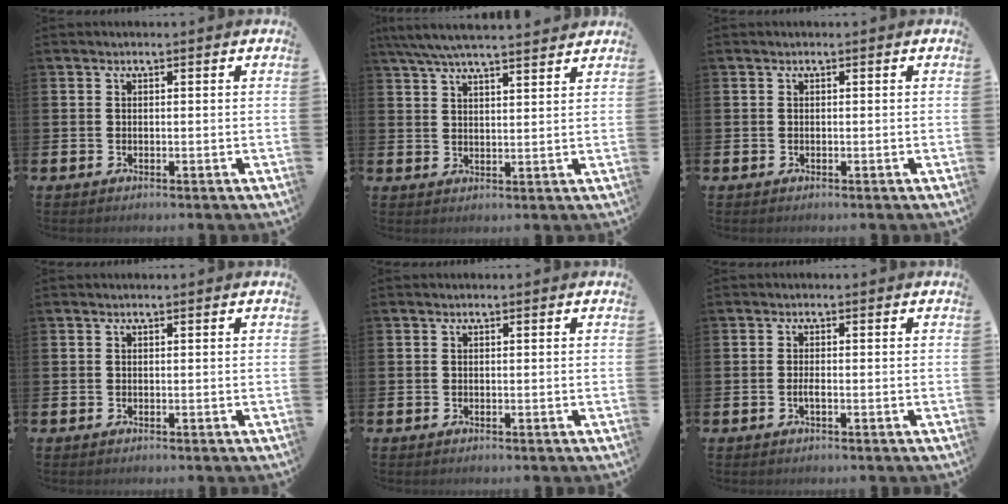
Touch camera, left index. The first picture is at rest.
{"total": 6.1, "force": [5.7, 0.4, 2.1], "torque": [-0.061, -0.018, 0.106]}
{"total": 0.0}
{"total": 0.0}
{"total": 0.0}
{"total": 1.1, "force": [-0.4, 0.3, 1.0], "torque": [-0.027, 0.003, -0.006]}